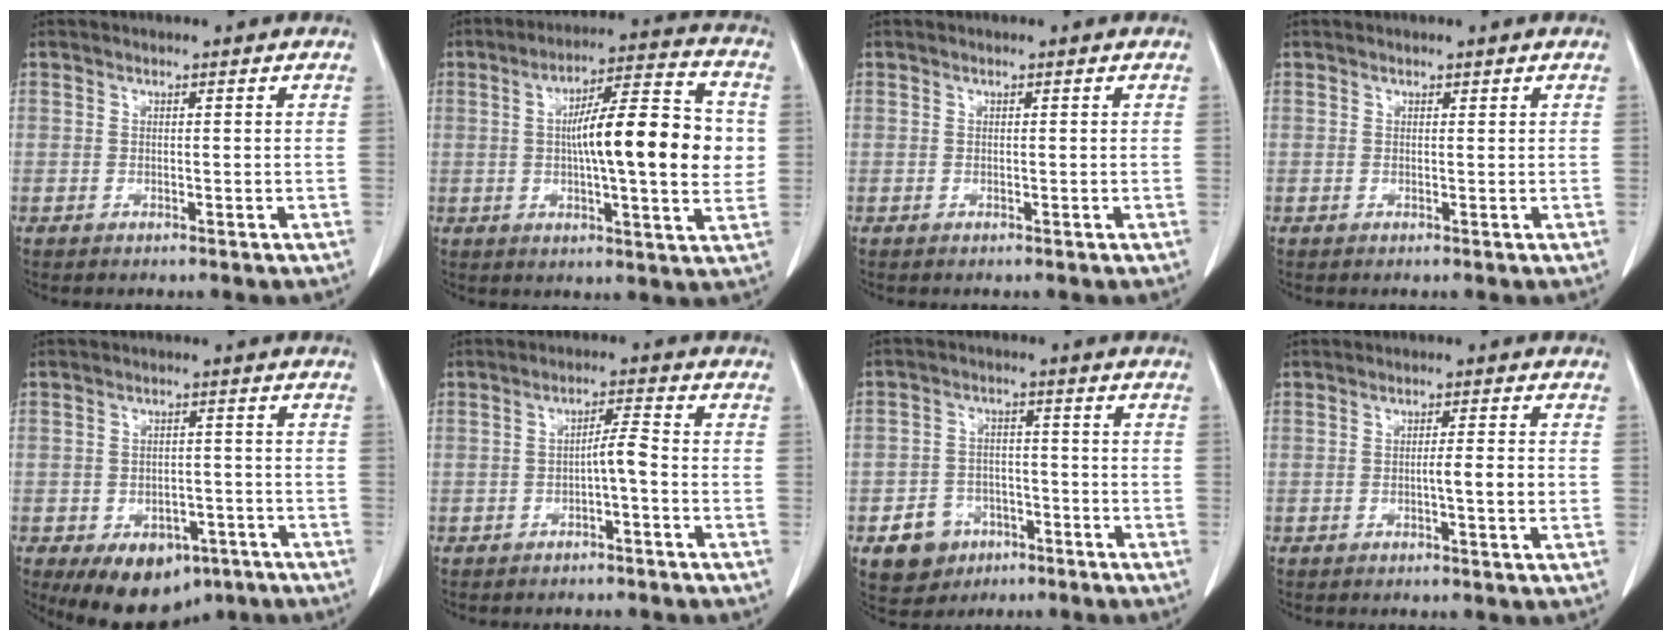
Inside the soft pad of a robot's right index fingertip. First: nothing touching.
{"total": 16.4, "force": [0.8, 2.6, 16.2], "torque": [-0.246, 0.023, 0.006]}
{"total": 0.0}
{"total": 0.0}
{"total": 9.3, "force": [-5.4, 6.0, 4.7], "torque": [-0.061, 0.007, -0.071]}
{"total": 3.1, "force": [-1.1, 0.1, 2.9], "torque": [-0.045, 0.008, -0.019]}
{"total": 6.6, "force": [-3.3, 5.5, 1.8], "torque": [-0.032, 0.011, -0.042]}
{"total": 3.4, "force": [-0.5, -0.1, 3.3], "torque": [-0.053, -0.001, -0.008]}